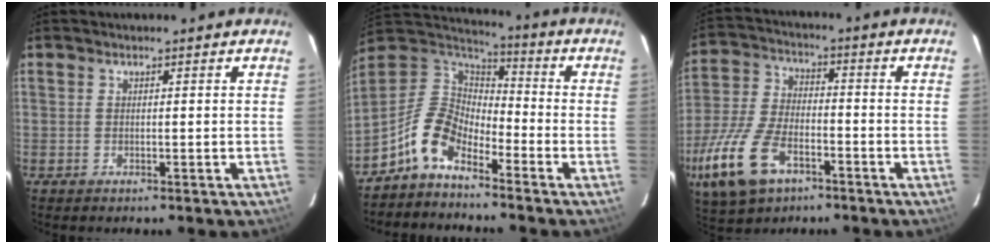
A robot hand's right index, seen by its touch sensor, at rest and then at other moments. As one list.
[{"total": 10.6, "force": [-6.8, 5.2, 6.2], "torque": [-0.132, 0.025, -0.149]}, {"total": 17.7, "force": [-9.0, 9.5, 11.9], "torque": [-0.286, -0.025, -0.169]}]